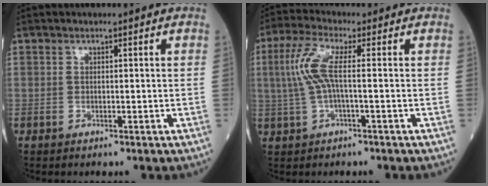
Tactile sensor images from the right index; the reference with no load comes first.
{"total": 6.2, "force": [0.5, 1.1, 6.1], "torque": [-0.144, 0.017, 0.007]}